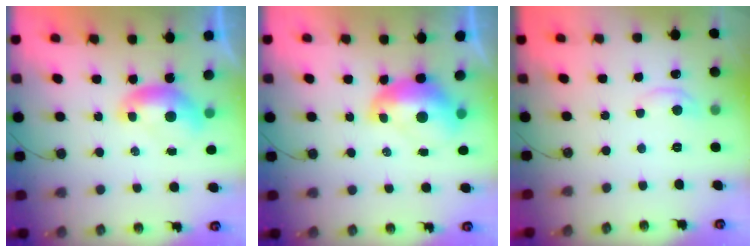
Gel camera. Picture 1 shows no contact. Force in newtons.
{"total": 2.8, "press": 2.7, "slide": 0.7}
{"total": 0.6, "press": 0.1, "slide": 0.6}